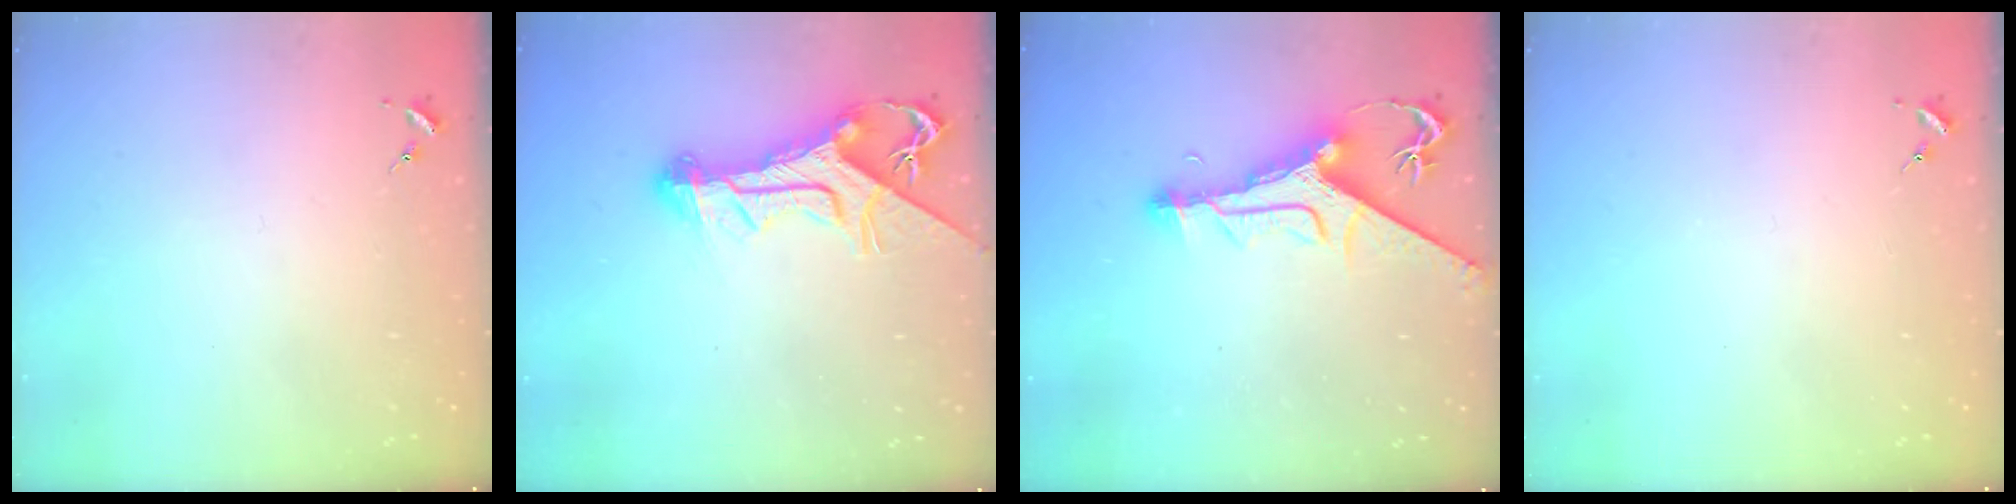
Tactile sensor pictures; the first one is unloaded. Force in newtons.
{"total": 13.4, "press": 13.4, "slide": 1.3}
{"total": 12.3, "press": 12.2, "slide": 1.7}
{"total": 0.0}